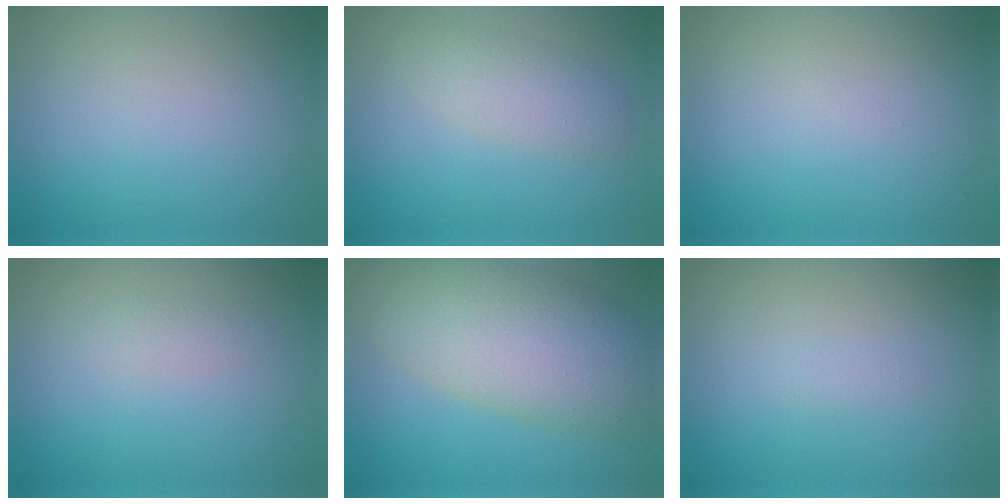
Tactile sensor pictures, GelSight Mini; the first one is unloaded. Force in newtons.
{"total": 2.8, "press": 2.7, "slide": 0.3}
{"total": 0.0}
{"total": 1.0, "press": 1.0, "slide": 0.1}
{"total": 10.0, "press": 10.0, "slide": 0.6}
{"total": 0.6, "press": 0.6, "slide": 0.0}